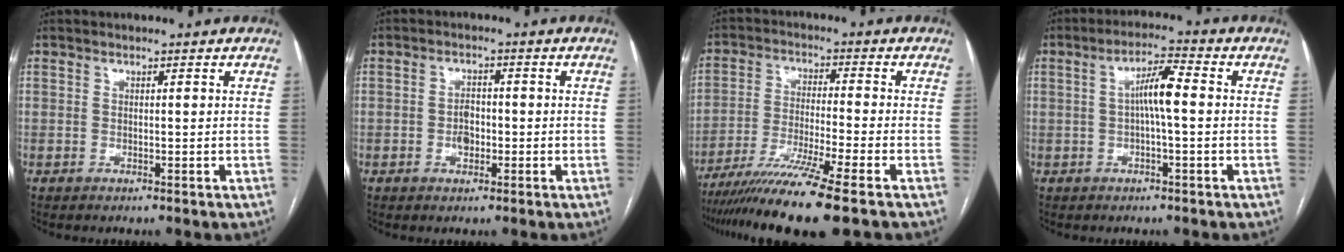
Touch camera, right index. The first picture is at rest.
{"total": 2.9, "force": [-0.7, 1.9, 2.0], "torque": [-0.033, 0.006, -0.011]}
{"total": 12.6, "force": [-9.5, -2.0, 8.1], "torque": [-0.139, -0.037, -0.158]}
{"total": 5.6, "force": [0.0, 0.3, 5.6], "torque": [-0.100, 0.015, -0.001]}